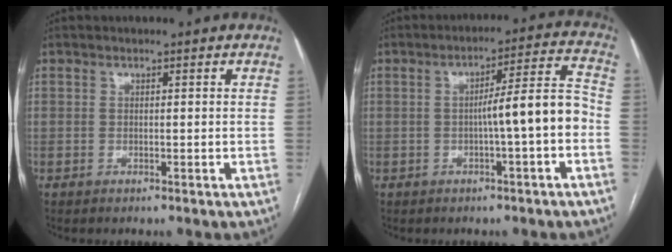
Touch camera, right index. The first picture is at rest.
{"total": 8.4, "force": [-1.9, -0.1, 8.1], "torque": [-0.116, 0.023, -0.028]}